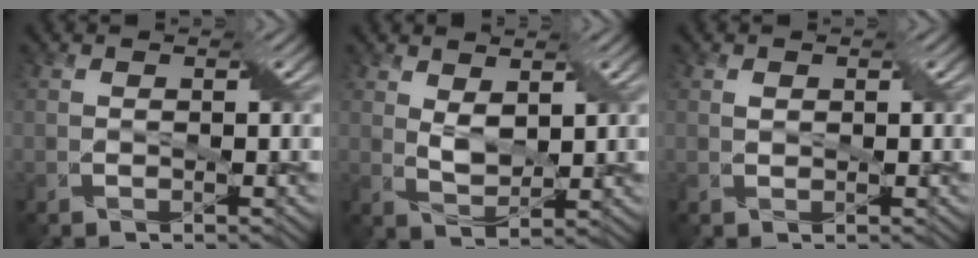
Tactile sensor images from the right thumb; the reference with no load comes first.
{"total": 3.2, "force": [1.6, 1.6, 2.3], "torque": [-0.056, -0.005, 0.034]}
{"total": 0.5, "force": [0.2, 0.4, 0.3], "torque": [-0.009, -0.001, 0.005]}